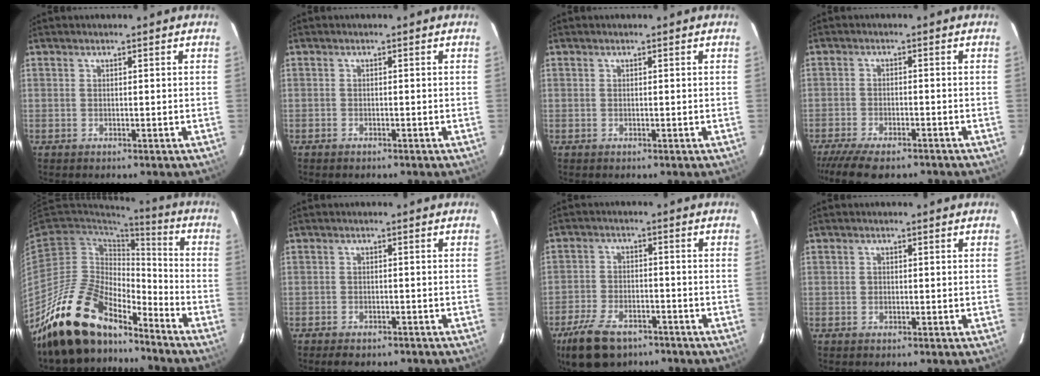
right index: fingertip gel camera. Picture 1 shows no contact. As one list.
[{"total": 1.0, "force": [-0.8, 0.5, 0.1], "torque": [-0.007, 0.002, -0.014]}, {"total": 0.0}, {"total": 10.5, "force": [-8.7, 3.0, 5.1], "torque": [-0.124, -0.031, -0.146]}, {"total": 19.0, "force": [-15.5, 7.6, 7.8], "torque": [-0.151, 0.010, -0.267]}, {"total": 5.1, "force": [-4.1, 2.3, 2.0], "torque": [-0.047, -0.004, -0.056]}, {"total": 12.1, "force": [-8.4, 6.1, 6.1], "torque": [-0.152, -0.008, -0.147]}, {"total": 0.9, "force": [-0.2, 0.8, 0.2], "torque": [-0.001, 0.001, -0.005]}]